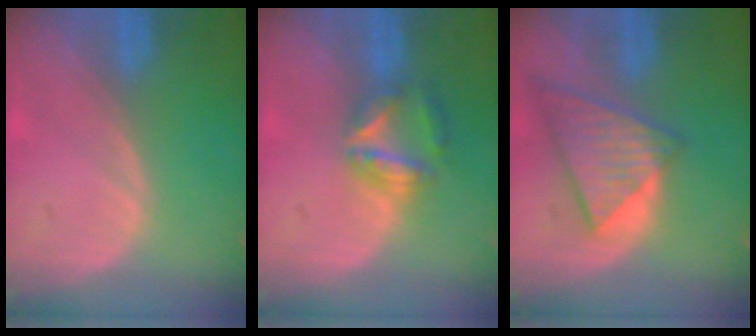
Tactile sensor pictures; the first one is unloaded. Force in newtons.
{"total": 5.7, "press": 5.4, "slide": 1.9}
{"total": 9.0, "press": 7.8, "slide": 4.4}